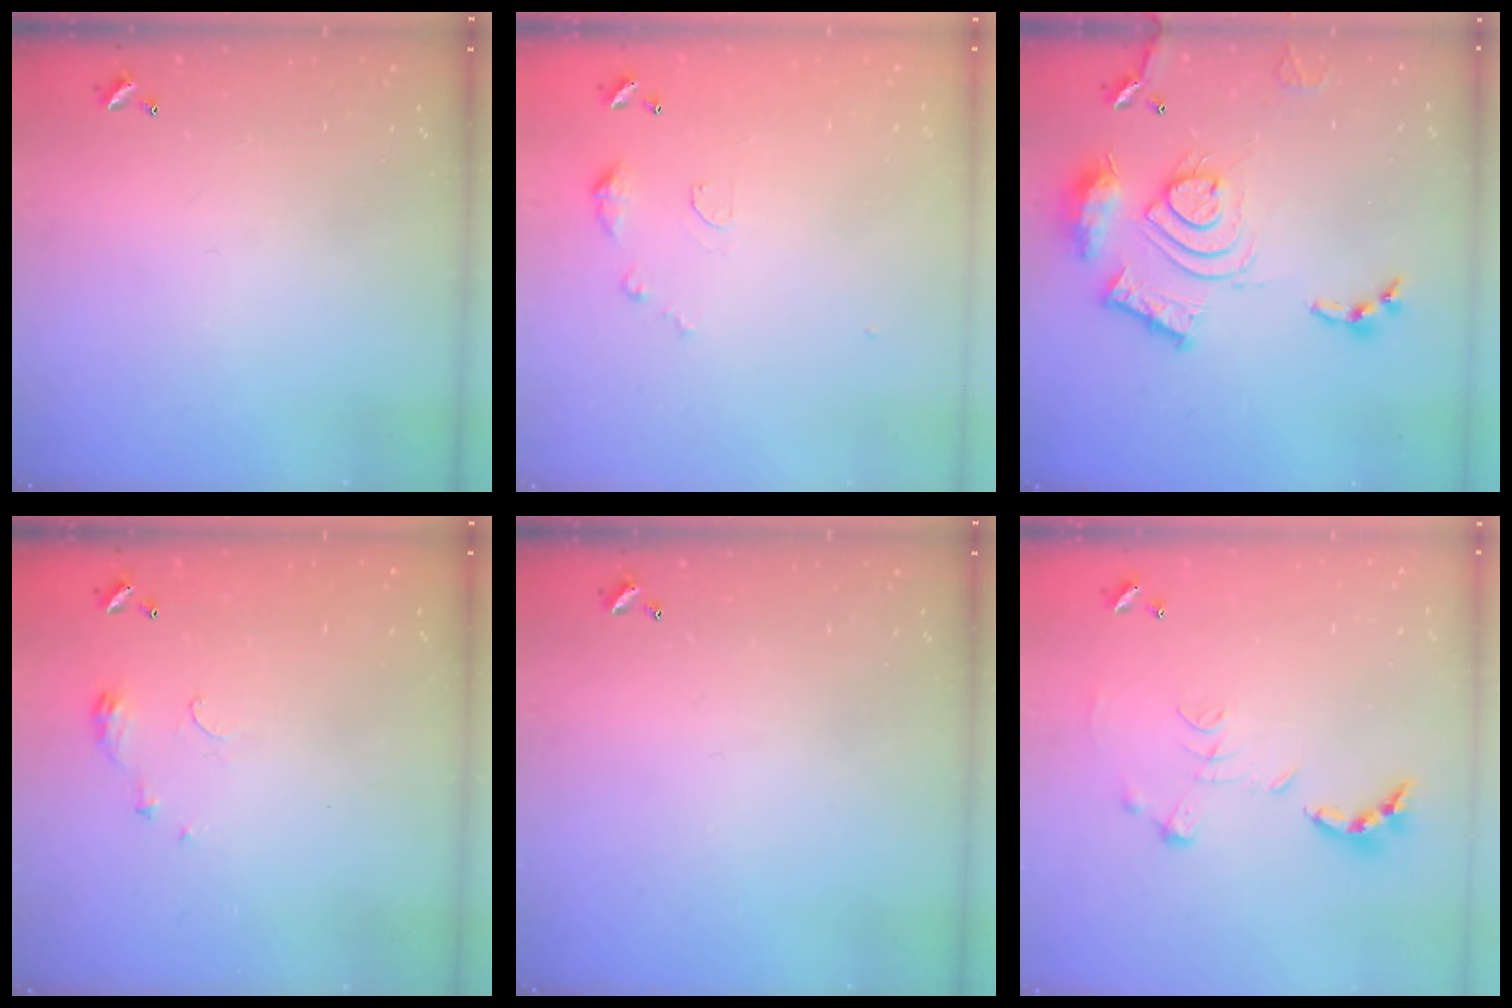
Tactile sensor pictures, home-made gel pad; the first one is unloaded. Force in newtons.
{"total": 6.4, "press": 6.4, "slide": 0.7}
{"total": 17.8, "press": 17.7, "slide": 1.5}
{"total": 5.8, "press": 5.8, "slide": 0.6}
{"total": 0.0}
{"total": 1.3, "press": 1.2, "slide": 0.3}